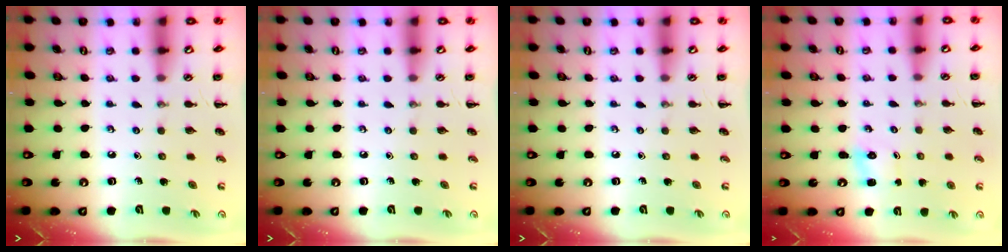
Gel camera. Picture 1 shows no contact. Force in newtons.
{"total": 0.0}
{"total": 0.0}
{"total": 0.9, "press": 0.9, "slide": 0.3}